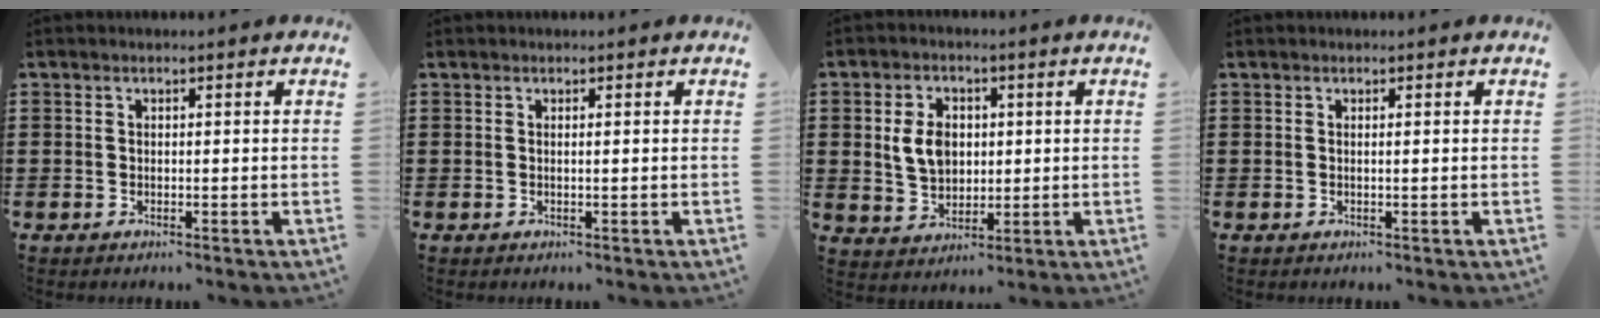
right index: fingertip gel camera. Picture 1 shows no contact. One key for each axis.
{"total": 0.0}
{"total": 6.2, "fx": 0.8, "fy": 4.5, "fz": 4.1, "tx": -0.098, "ty": 0.007, "tz": 0.007}
{"total": 0.0}